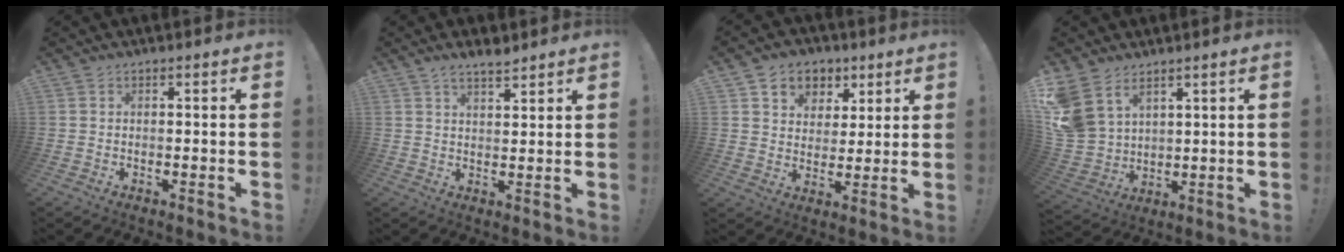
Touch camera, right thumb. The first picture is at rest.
{"total": 4.4, "force": [3.7, 1.3, 2.0], "torque": [-0.027, -0.024, 0.065]}
{"total": 8.2, "force": [3.7, 7.1, 1.9], "torque": [-0.018, -0.026, 0.073]}
{"total": 9.8, "force": [6.2, 6.4, 4.2], "torque": [-0.094, -0.047, 0.127]}